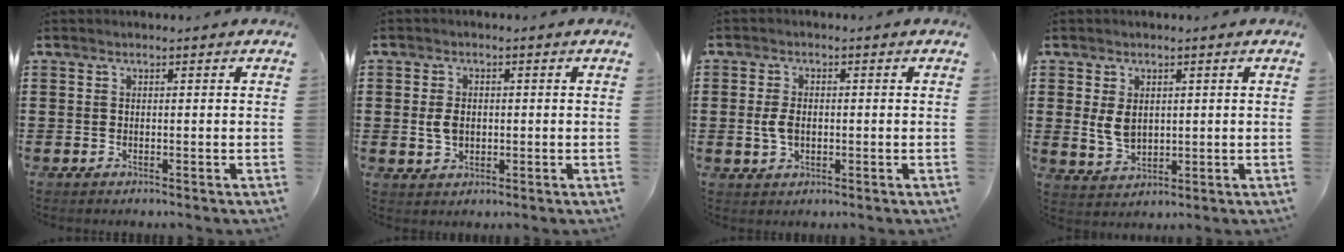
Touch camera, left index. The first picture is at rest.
{"total": 3.4, "force": [0.1, 2.3, 2.5], "torque": [-0.065, 0.002, -0.004]}
{"total": 3.5, "force": [-0.1, 2.2, 2.8], "torque": [-0.076, -0.002, -0.008]}
{"total": 4.1, "force": [0.8, 2.9, 2.7], "torque": [-0.057, 0.003, 0.011]}